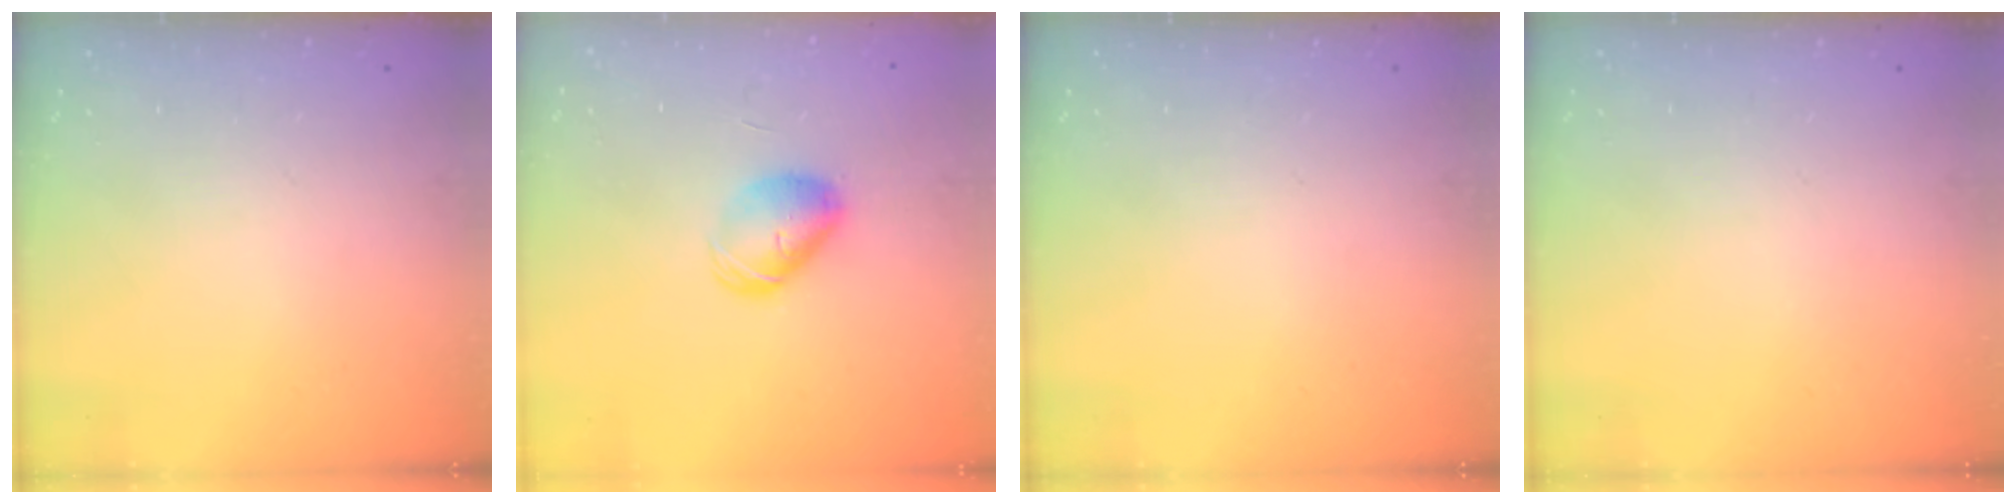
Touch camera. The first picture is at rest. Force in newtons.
{"total": 8.2, "press": 8.1, "slide": 0.9}
{"total": 0.0}
{"total": 0.0}